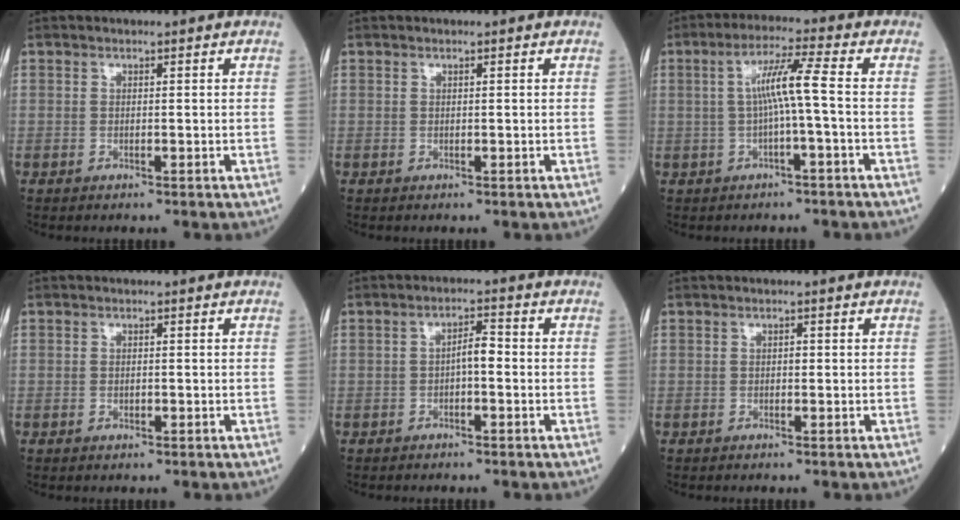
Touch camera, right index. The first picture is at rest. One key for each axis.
{"total": 0.0}
{"total": 5.9, "fx": -0.3, "fy": -0.6, "fz": 5.8, "tx": -0.109, "ty": 0.017, "tz": -0.003}
{"total": 0.9, "fx": -0.3, "fy": 0.5, "fz": 0.6, "tx": -0.013, "ty": 0.000, "tz": -0.005}
{"total": 2.8, "fx": -0.5, "fy": 0.8, "fz": 2.6, "tx": -0.040, "ty": 0.008, "tz": -0.009}
{"total": 0.6, "fx": 0.0, "fy": 0.4, "fz": 0.5, "tx": -0.007, "ty": 0.001, "tz": -0.002}